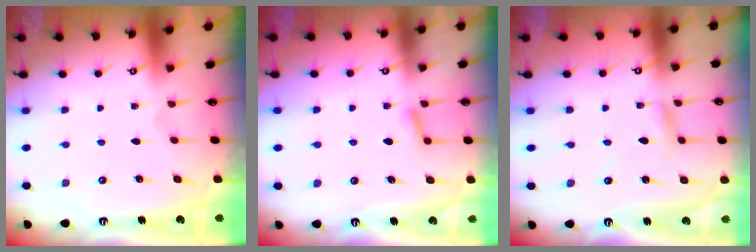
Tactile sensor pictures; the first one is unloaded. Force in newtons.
{"total": 5.9, "press": 5.9, "slide": 0.7}
{"total": 2.8, "press": 2.8, "slide": 0.1}